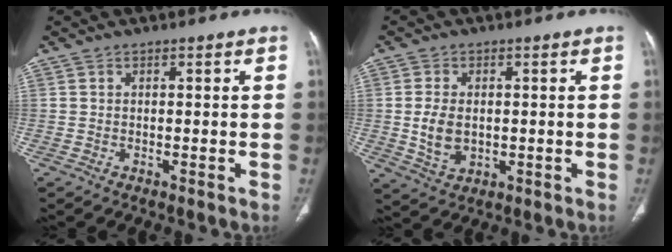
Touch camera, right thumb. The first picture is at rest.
{"total": 6.5, "force": [-0.1, 4.4, 4.8], "torque": [-0.086, -0.005, 0.007]}